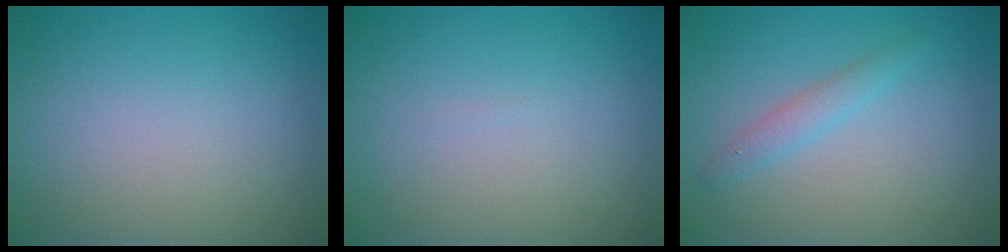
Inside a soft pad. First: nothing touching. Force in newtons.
{"total": 0.0}
{"total": 1.6, "press": 1.6, "slide": 0.1}